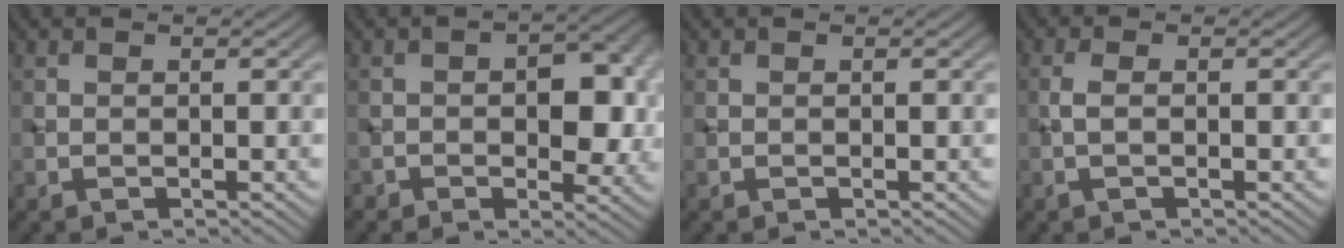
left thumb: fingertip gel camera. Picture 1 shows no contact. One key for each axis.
{"total": 6.8, "fx": -0.8, "fy": 4.2, "fz": 5.2, "tx": -0.065, "ty": -0.006, "tz": -0.014}
{"total": 0.0}
{"total": 1.7, "fx": -0.4, "fy": 0.6, "fz": 1.6, "tx": -0.038, "ty": 0.003, "tz": -0.013}